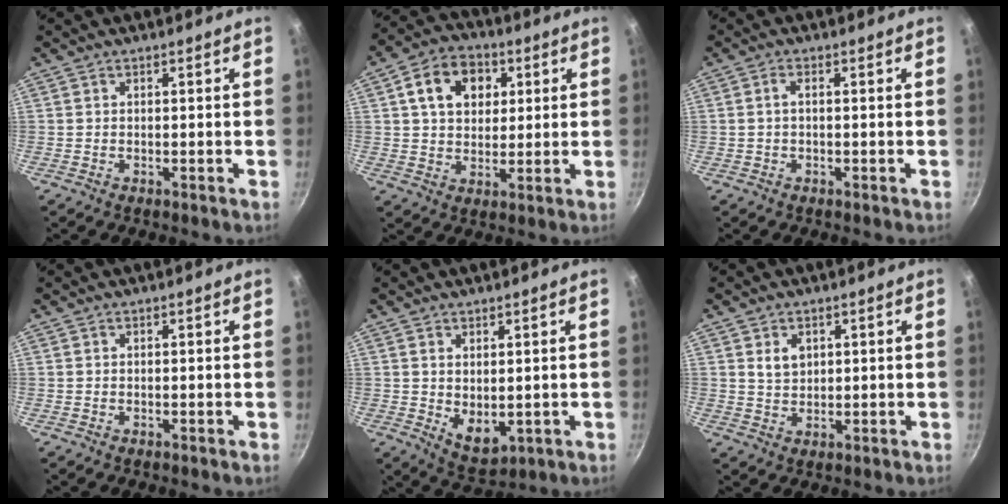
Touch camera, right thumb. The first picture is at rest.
{"total": 11.5, "force": [3.6, 8.6, 6.7], "torque": [-0.085, 0.005, 0.049]}
{"total": 1.4, "force": [-0.1, 0.6, 1.2], "torque": [-0.031, 0.008, -0.002]}
{"total": 0.0}
{"total": 5.9, "force": [0.8, 3.6, 4.6], "torque": [-0.066, -0.023, 0.028]}
{"total": 3.6, "force": [1.2, 2.8, 1.9], "torque": [-0.021, -0.004, 0.025]}